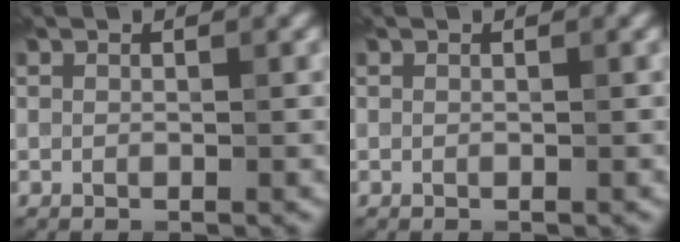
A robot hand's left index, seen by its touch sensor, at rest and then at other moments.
{"total": 0.0}